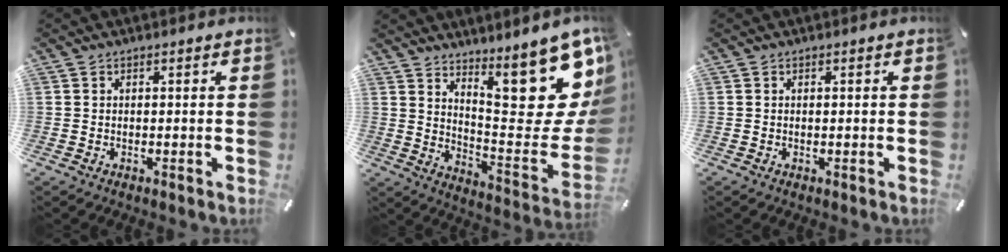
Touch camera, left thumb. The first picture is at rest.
{"total": 22.2, "force": [13.2, 8.0, 16.0], "torque": [-0.183, -0.117, 0.219]}
{"total": 0.0}